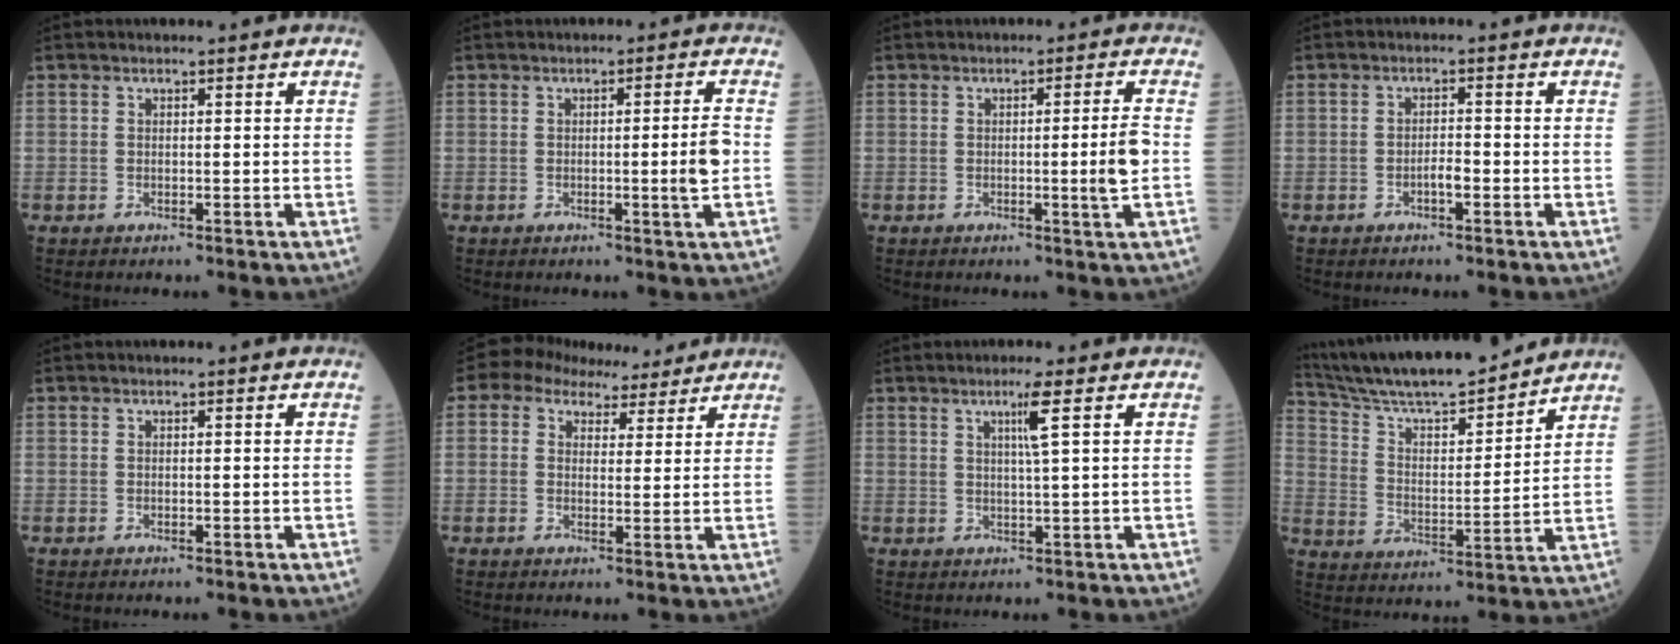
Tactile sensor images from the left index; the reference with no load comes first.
{"total": 3.7, "force": [-0.7, -0.9, 3.6], "torque": [-0.052, -0.009, -0.012]}
{"total": 4.2, "force": [-0.8, -1.1, 3.9], "torque": [-0.058, -0.011, -0.012]}
{"total": 1.8, "force": [-1.1, 0.3, 1.3], "torque": [-0.020, 0.000, -0.022]}
{"total": 0.0}
{"total": 7.2, "force": [5.4, 4.1, 2.2], "torque": [-0.037, 0.031, 0.076]}
{"total": 3.1, "force": [1.2, -0.9, 2.7], "torque": [-0.048, -0.006, 0.022]}
{"total": 17.9, "force": [16.4, 1.4, 7.0], "torque": [-0.133, 0.001, 0.273]}